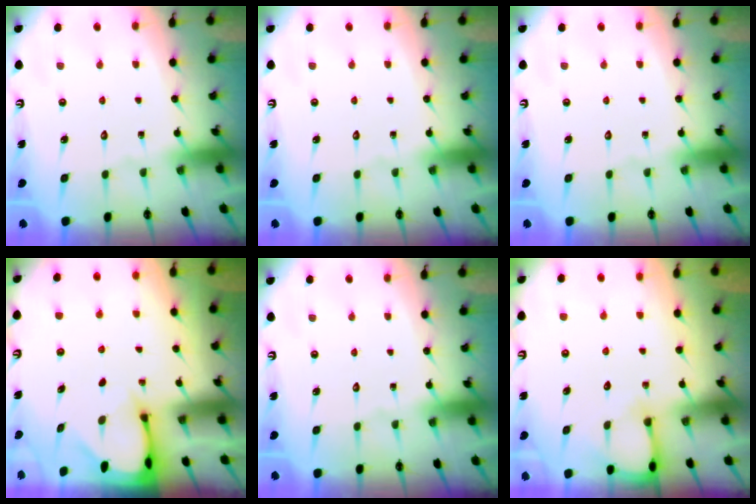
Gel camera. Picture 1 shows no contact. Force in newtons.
{"total": 0.0}
{"total": 0.0}
{"total": 2.1, "press": 2.1, "slide": 0.1}
{"total": 0.0}
{"total": 4.7, "press": 4.7, "slide": 0.5}